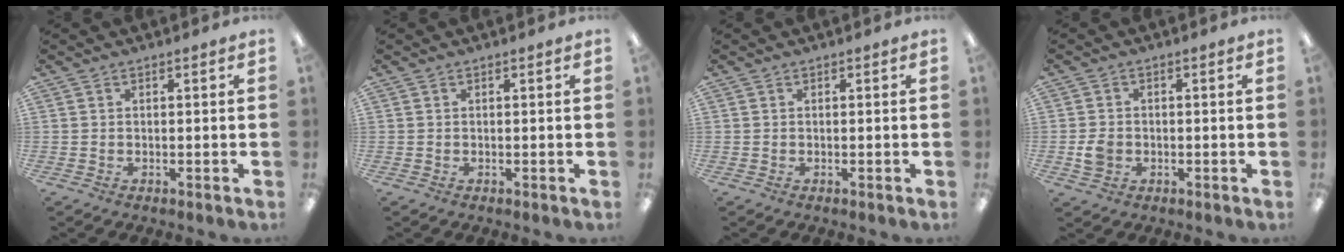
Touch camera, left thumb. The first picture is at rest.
{"total": 0.0}
{"total": 0.0}
{"total": 3.6, "force": [-0.7, 2.9, 2.0], "torque": [-0.025, 0.003, -0.013]}